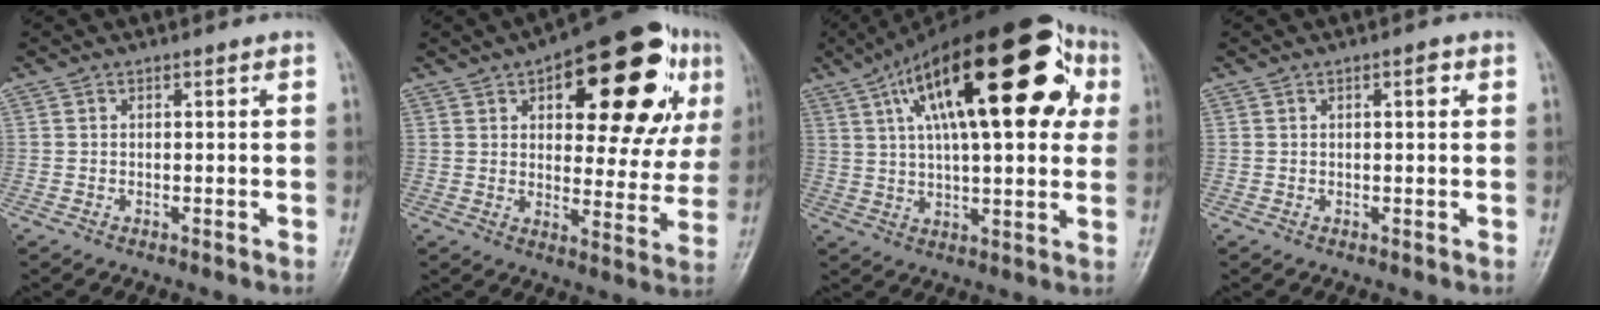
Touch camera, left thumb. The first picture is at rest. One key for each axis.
{"total": 26.4, "fx": 10.7, "fy": 11.6, "fz": 21.1, "tx": -0.246, "ty": 0.005, "tz": 0.145}
{"total": 29.1, "fx": 10.2, "fy": 11.2, "fz": 24.8, "tx": -0.370, "ty": 0.035, "tz": 0.150}
{"total": 2.0, "fx": 0.7, "fy": 0.7, "fz": 1.7, "tx": -0.024, "ty": 0.002, "tz": 0.008}